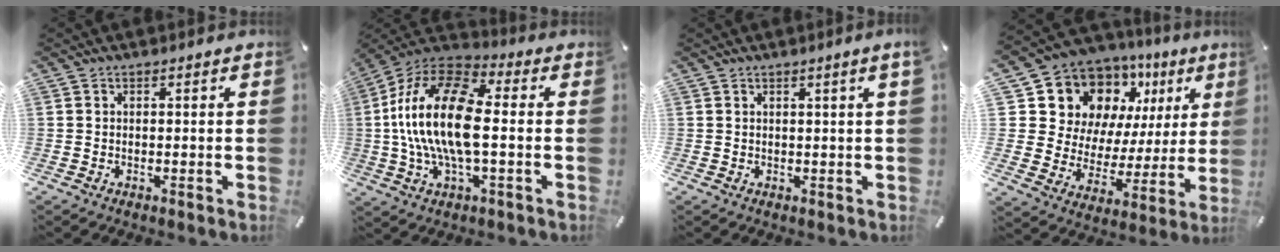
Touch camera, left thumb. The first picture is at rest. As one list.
[{"total": 19.3, "force": [-0.6, 8.9, 17.1], "torque": [-0.361, -0.001, -0.014]}, {"total": 1.6, "force": [0.8, -0.2, 1.4], "torque": [-0.026, -0.002, 0.013]}, {"total": 14.7, "force": [9.0, 10.8, 4.6], "torque": [-0.086, -0.077, 0.170]}]